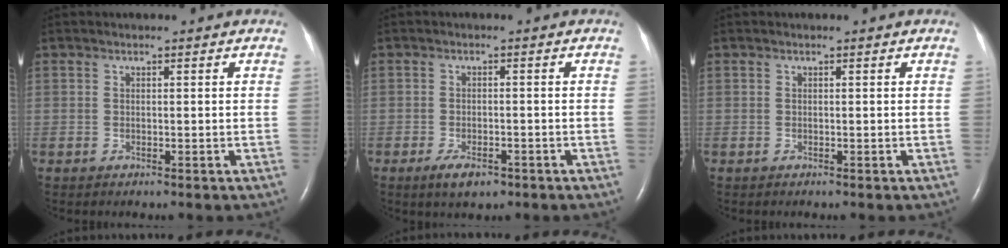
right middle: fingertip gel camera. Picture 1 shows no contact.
{"total": 3.6, "force": [-2.2, 1.4, 2.5], "torque": [-0.049, -0.004, -0.034]}
{"total": 0.0}